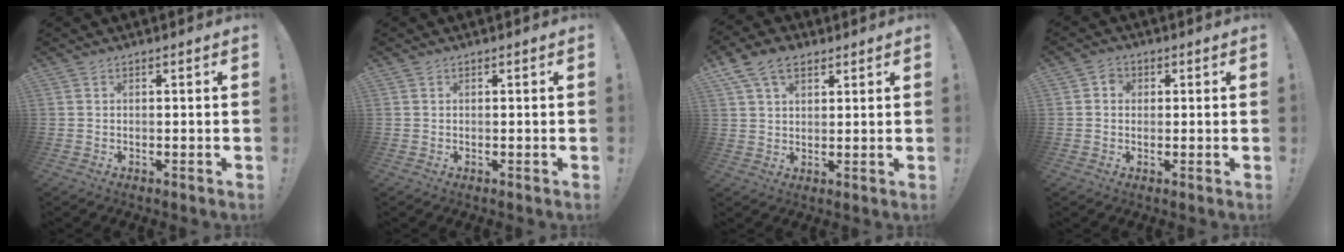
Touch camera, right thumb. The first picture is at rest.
{"total": 0.0}
{"total": 8.8, "force": [4.8, 5.6, 4.8], "torque": [-0.084, -0.005, 0.093]}
{"total": 3.2, "force": [0.2, 2.9, 1.5], "torque": [-0.021, 0.004, 0.003]}